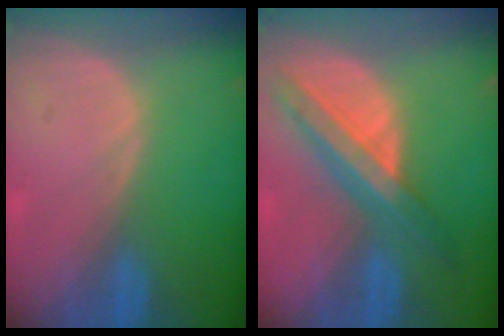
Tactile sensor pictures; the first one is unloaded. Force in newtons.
{"total": 8.5, "press": 7.2, "slide": 4.4}